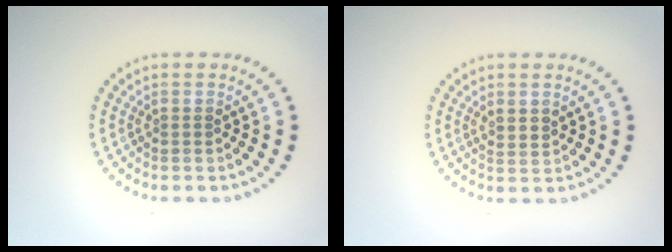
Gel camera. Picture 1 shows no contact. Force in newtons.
{"total": 1.4, "press": 1.2, "slide": 0.7}